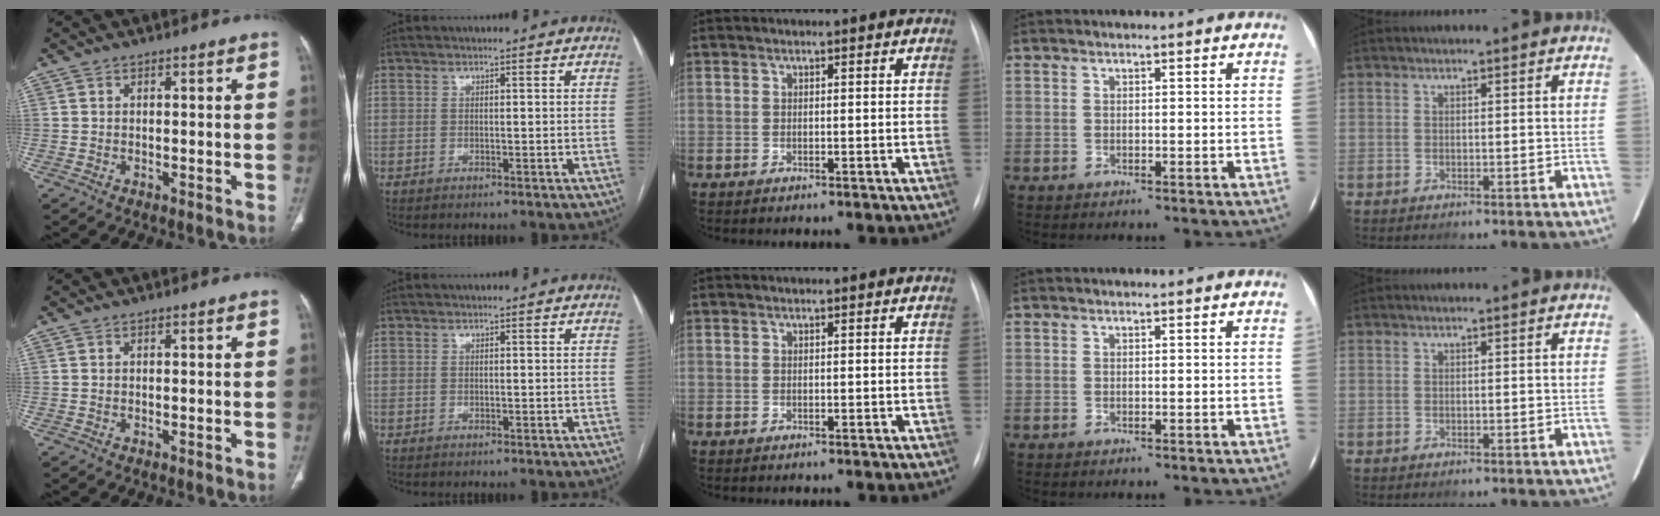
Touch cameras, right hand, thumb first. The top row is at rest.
{}